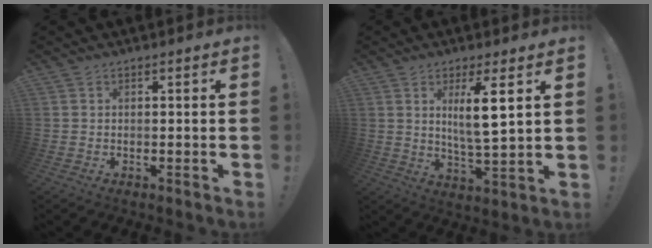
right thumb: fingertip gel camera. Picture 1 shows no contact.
{"total": 9.3, "force": [3.1, 1.3, 8.6], "torque": [-0.146, -0.018, 0.045]}